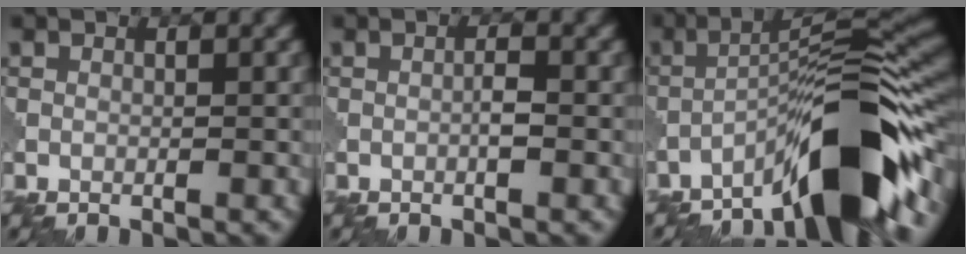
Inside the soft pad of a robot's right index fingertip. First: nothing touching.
{"total": 0.8, "force": [0.0, 0.0, 0.8], "torque": [-0.014, 0.004, 0.001]}
{"total": 11.2, "force": [-6.7, 1.9, 8.7], "torque": [-0.121, 0.022, -0.115]}